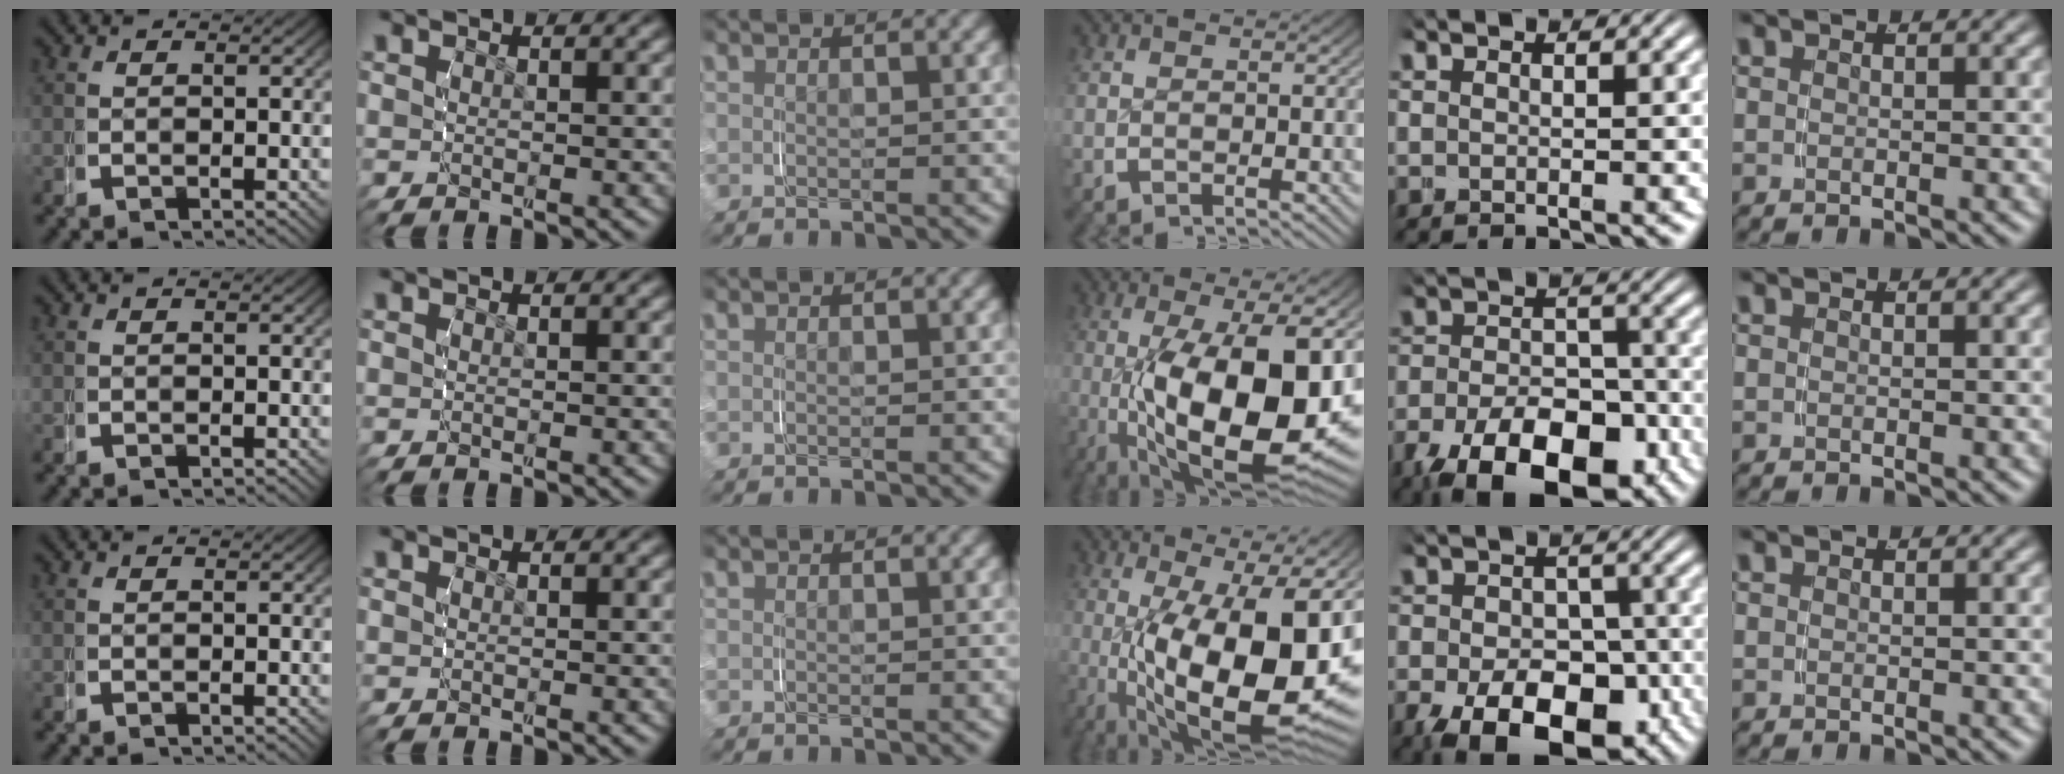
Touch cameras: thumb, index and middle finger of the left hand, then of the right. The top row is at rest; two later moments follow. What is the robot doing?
{"motion": "grasp_and_lifting", "object": "key"}